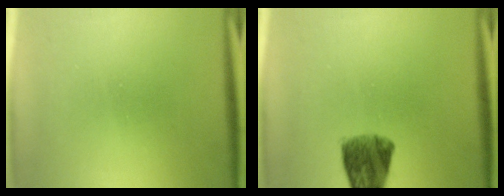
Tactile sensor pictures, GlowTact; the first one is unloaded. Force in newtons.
{"total": 6.5}